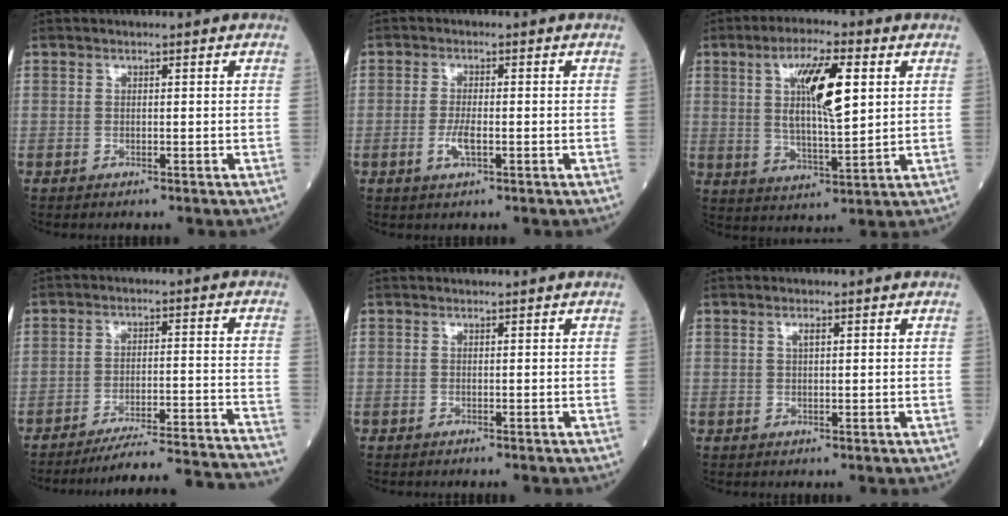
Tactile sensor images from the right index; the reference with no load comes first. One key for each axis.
{"total": 2.9, "fx": -0.9, "fy": 0.7, "fz": 2.7, "tx": -0.060, "ty": -0.003, "tz": -0.017}
{"total": 11.1, "fx": 3.2, "fy": 2.2, "fz": 10.4, "tx": -0.188, "ty": 0.004, "tz": 0.058}
{"total": 20.6, "fx": -19.8, "fy": -1.7, "fz": 5.3, "tx": -0.038, "ty": -0.017, "tz": -0.263}
{"total": 0.0}
{"total": 1.0, "fx": 0.5, "fy": 0.3, "fz": 0.9, "tx": -0.018, "ty": 0.001, "tz": 0.007}